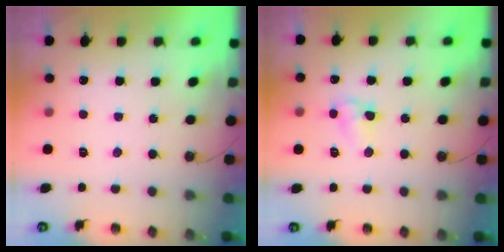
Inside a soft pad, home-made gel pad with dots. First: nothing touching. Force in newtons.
{"total": 4.4, "press": 4.4, "slide": 0.7}